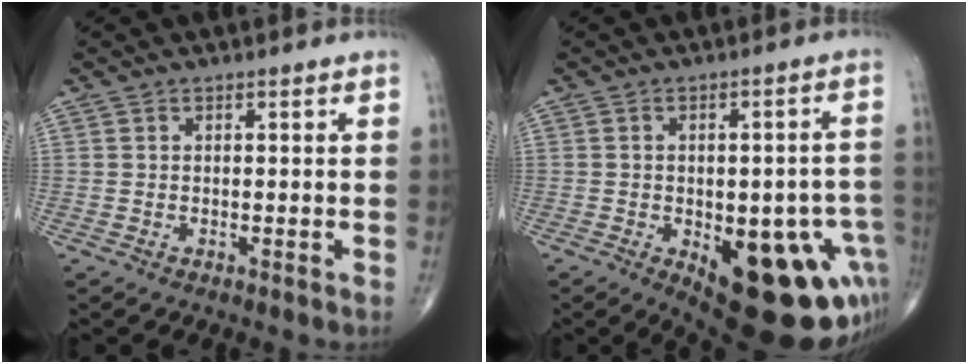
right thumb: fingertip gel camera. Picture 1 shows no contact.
{"total": 22.3, "force": [-7.7, 9.5, 18.7], "torque": [-0.167, 0.013, -0.076]}